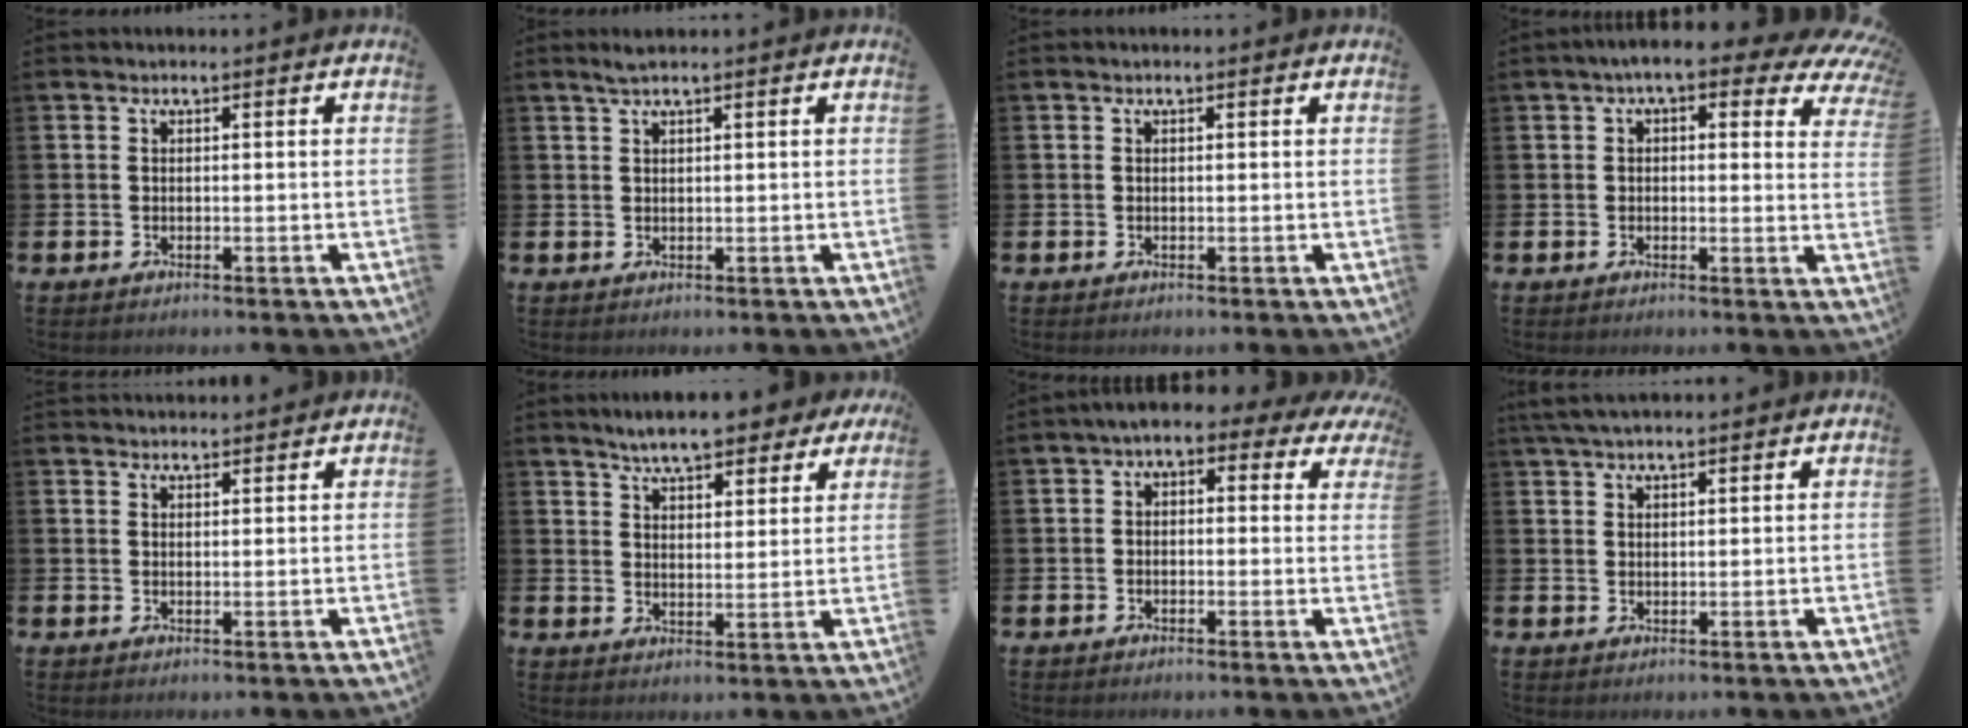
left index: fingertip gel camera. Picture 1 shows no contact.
{"total": 1.6, "force": [1.2, 0.0, 1.0], "torque": [-0.028, 0.006, 0.023]}
{"total": 0.0}
{"total": 5.4, "force": [3.6, 2.1, 3.5], "torque": [-0.063, -0.015, 0.055]}
{"total": 2.2, "force": [2.1, 0.4, 0.0], "torque": [0.005, -0.010, 0.037]}
{"total": 7.0, "force": [6.5, 1.7, 2.2], "torque": [-0.057, -0.023, 0.116]}
{"total": 2.5, "force": [0.2, 1.6, 1.9], "torque": [-0.041, 0.000, -0.006]}
{"total": 3.7, "force": [3.2, 0.9, 1.6], "torque": [-0.037, -0.003, 0.060]}